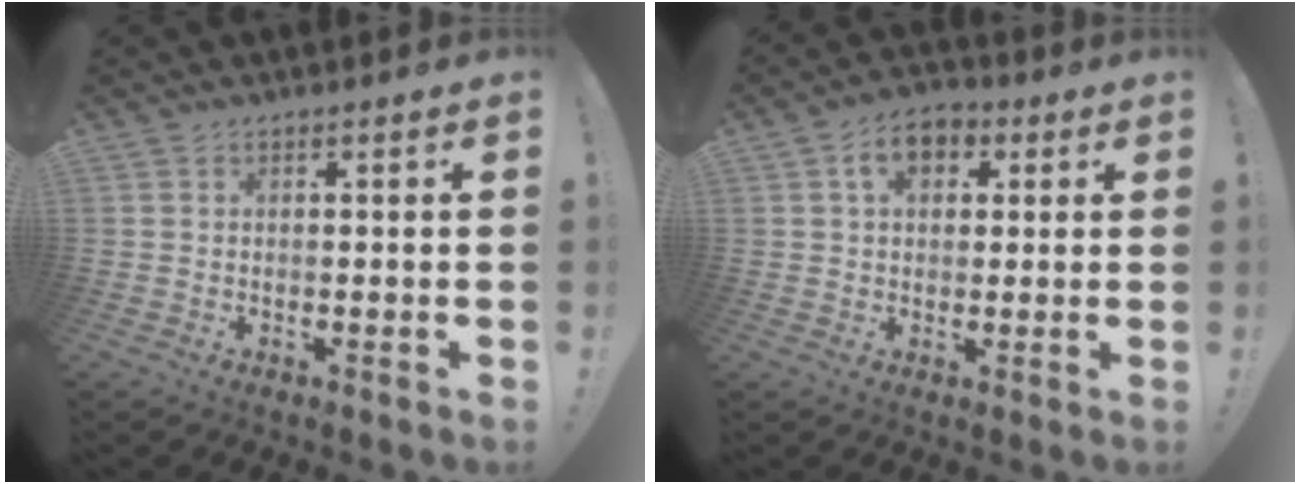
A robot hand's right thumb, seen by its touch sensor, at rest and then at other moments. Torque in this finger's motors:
{"motor_torque": [0.96, 1.24, 0.78, -0.07, 0.00]}